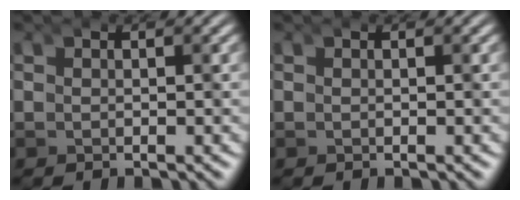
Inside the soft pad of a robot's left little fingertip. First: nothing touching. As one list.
[{"total": 0.0}]